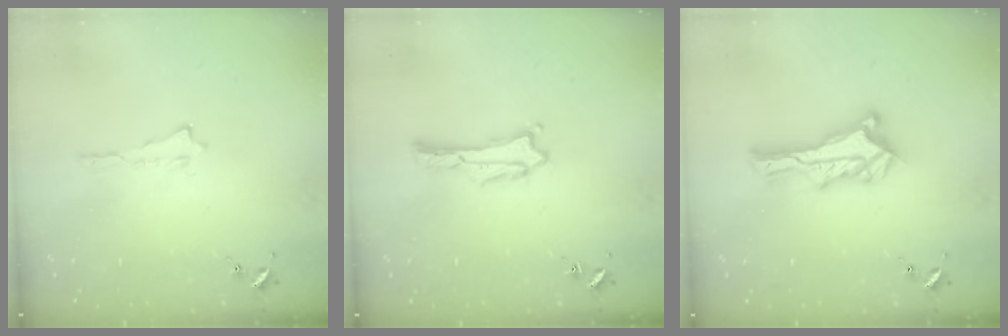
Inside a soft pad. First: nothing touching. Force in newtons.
{"total": 0.0}
{"total": 3.2, "press": 3.2, "slide": 0.3}